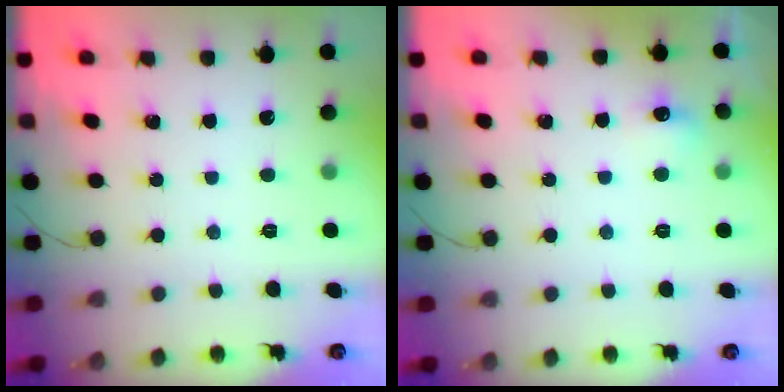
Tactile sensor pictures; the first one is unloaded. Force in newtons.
{"total": 6.4, "press": 6.3, "slide": 1.3}